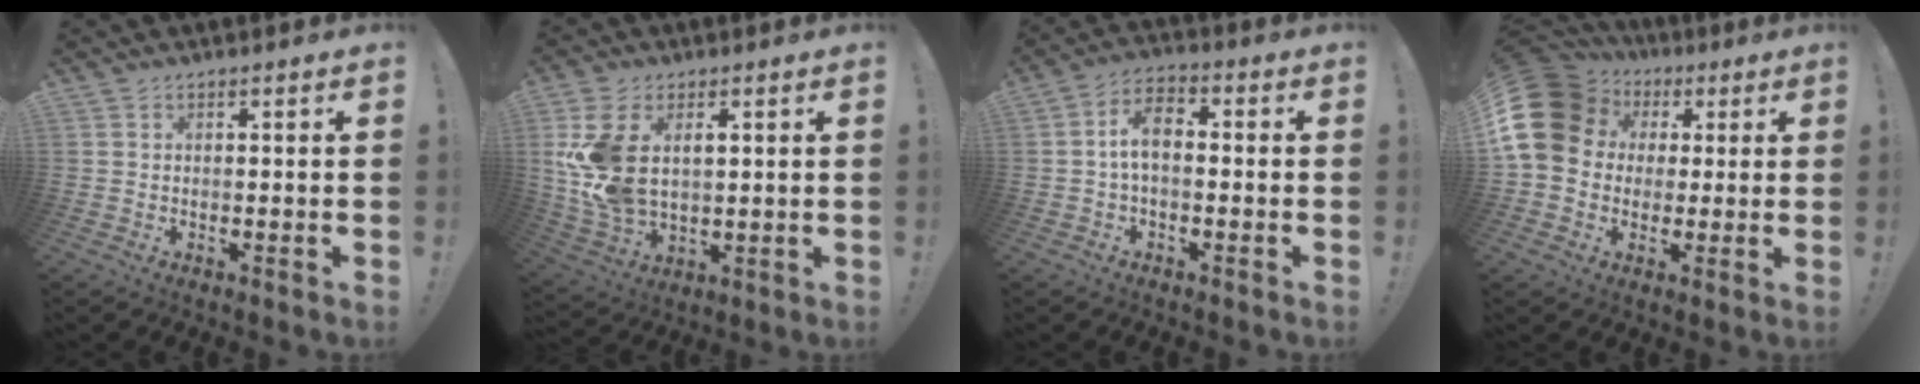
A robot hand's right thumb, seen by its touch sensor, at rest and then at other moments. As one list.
[{"total": 12.7, "force": [3.2, 8.0, 9.3], "torque": [-0.173, -0.019, 0.062]}, {"total": 7.3, "force": [-0.5, 3.9, 6.1], "torque": [-0.112, 0.010, -0.005]}, {"total": 16.5, "force": [3.6, 13.5, 8.9], "torque": [-0.157, -0.007, 0.074]}]